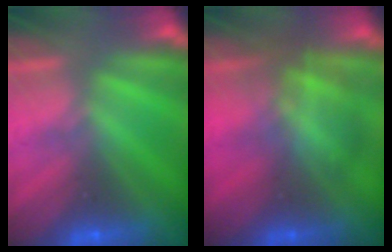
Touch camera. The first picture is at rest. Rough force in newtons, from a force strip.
{"total": 2.9}